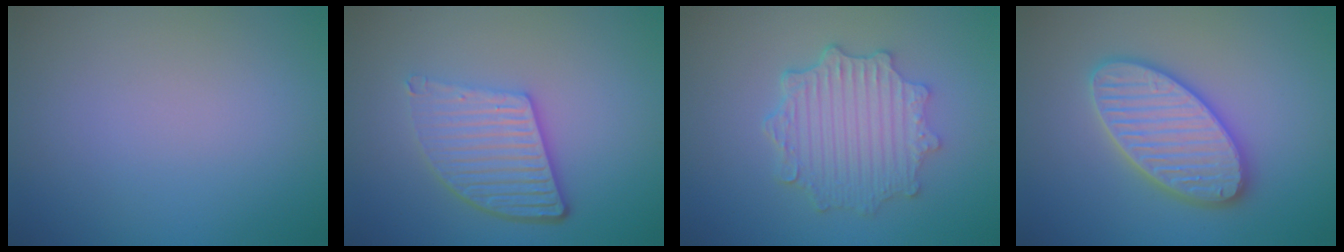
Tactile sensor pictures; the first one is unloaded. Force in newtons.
{"total": 5.2, "press": 3.8, "slide": 3.6}
{"total": 4.9, "press": 3.9, "slide": 2.9}
{"total": 5.6, "press": 5.5, "slide": 0.6}